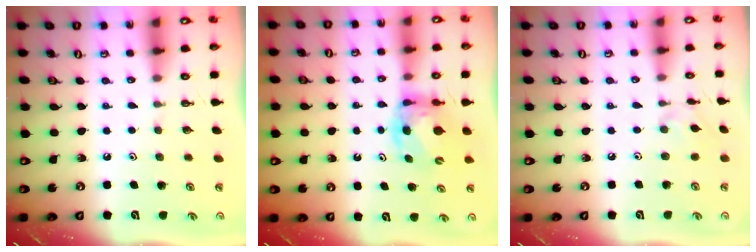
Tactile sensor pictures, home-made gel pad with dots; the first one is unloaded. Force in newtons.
{"total": 7.5, "press": 7.5, "slide": 0.6}
{"total": 4.5, "press": 4.5, "slide": 0.8}